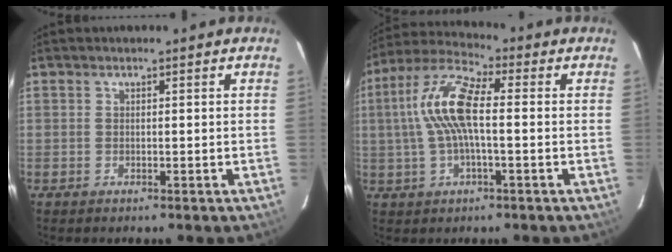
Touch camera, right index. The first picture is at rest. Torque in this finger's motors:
{"motor_torque": [1.07, -0.31, 0.96, 0.21]}